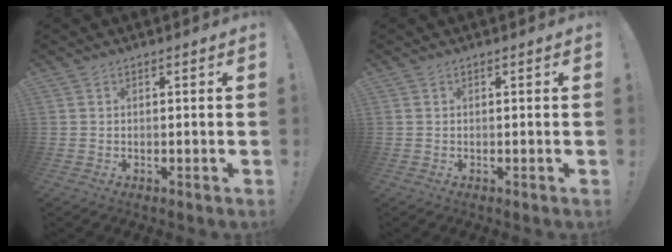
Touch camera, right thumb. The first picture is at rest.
{"total": 0.0}